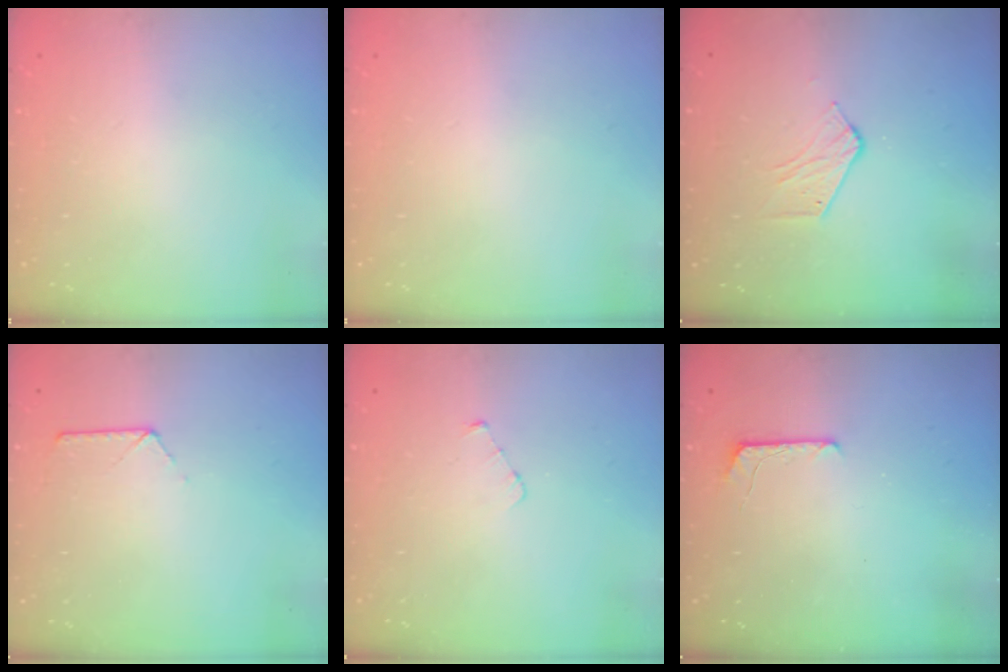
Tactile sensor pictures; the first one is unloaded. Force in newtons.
{"total": 0.0}
{"total": 3.8, "press": 3.8, "slide": 0.3}
{"total": 6.0, "press": 6.0, "slide": 0.5}
{"total": 2.5, "press": 2.5, "slide": 0.2}
{"total": 5.3, "press": 5.3, "slide": 0.5}